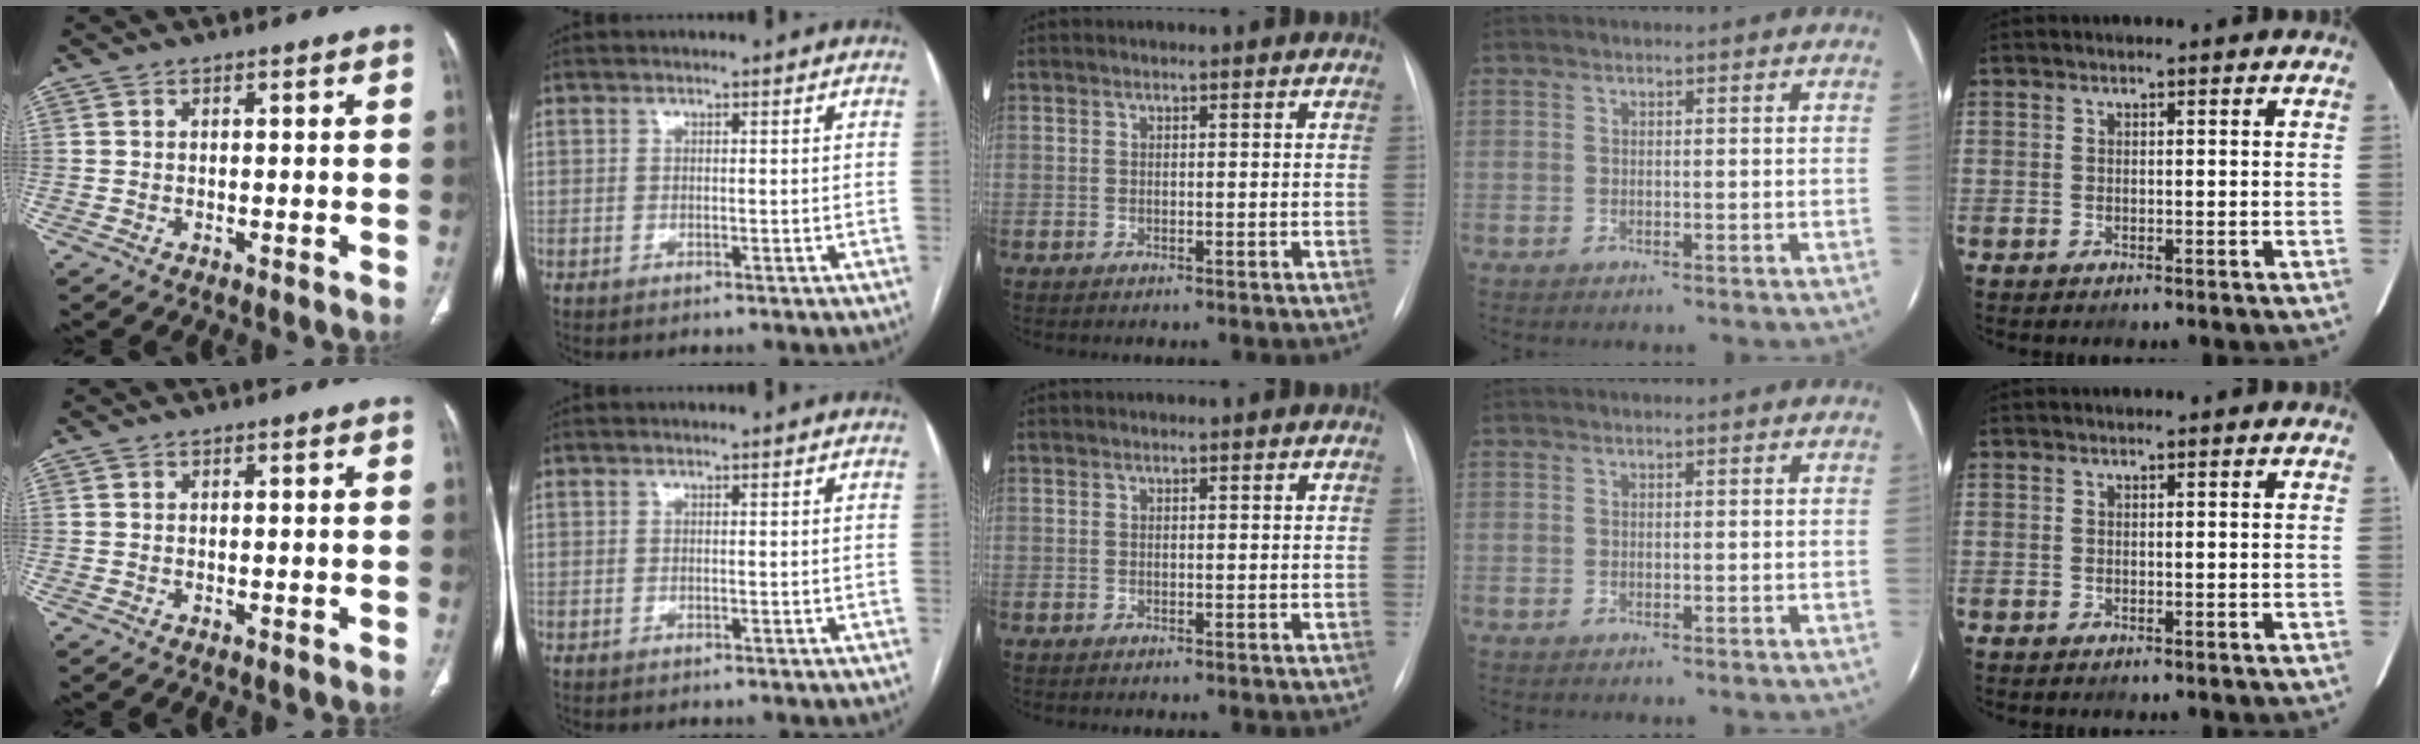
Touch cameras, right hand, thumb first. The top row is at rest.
{}